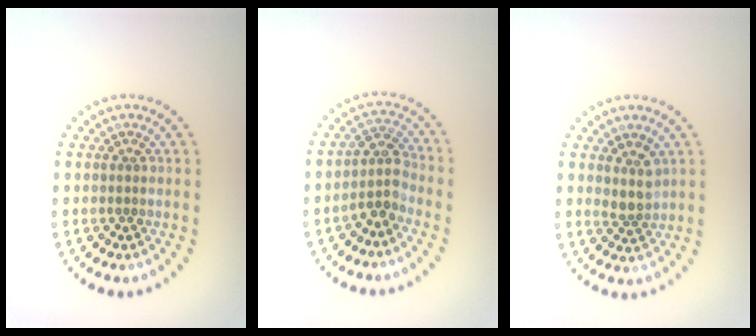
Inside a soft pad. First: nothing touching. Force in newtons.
{"total": 2.7, "press": 2.1, "slide": 1.7}
{"total": 2.0, "press": 1.7, "slide": 1.1}